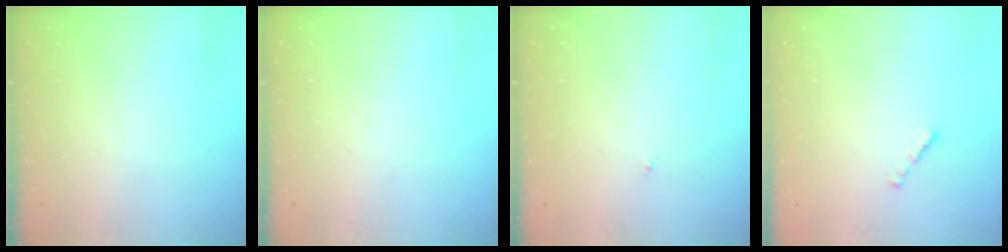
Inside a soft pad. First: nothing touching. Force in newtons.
{"total": 0.0}
{"total": 0.8, "press": 0.7, "slide": 0.3}
{"total": 0.8, "press": 0.7, "slide": 0.4}